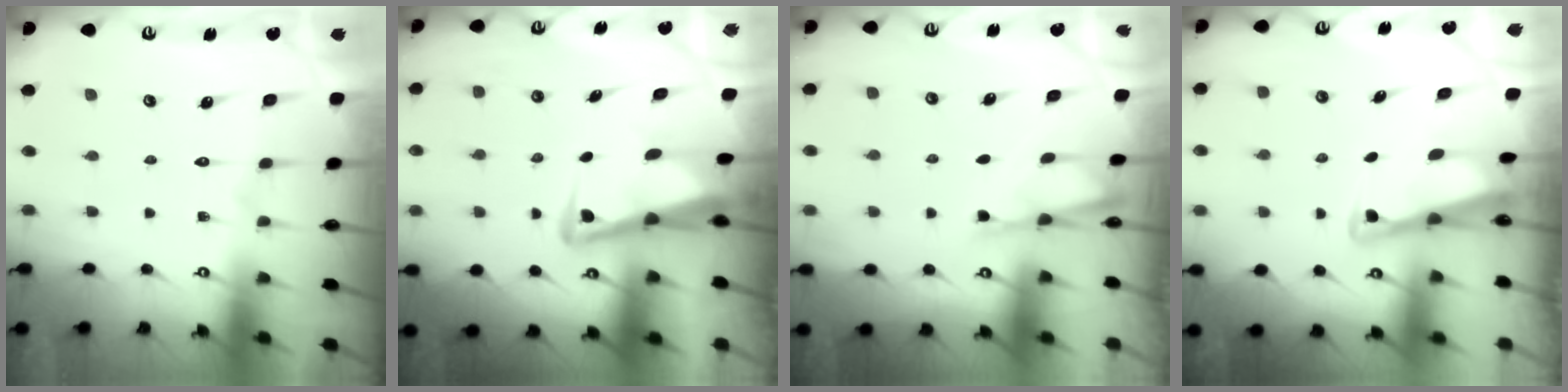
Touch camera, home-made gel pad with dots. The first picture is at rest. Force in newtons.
{"total": 5.4, "press": 5.4, "slide": 0.9}
{"total": 1.9, "press": 1.8, "slide": 0.4}
{"total": 2.8, "press": 2.8, "slide": 0.3}